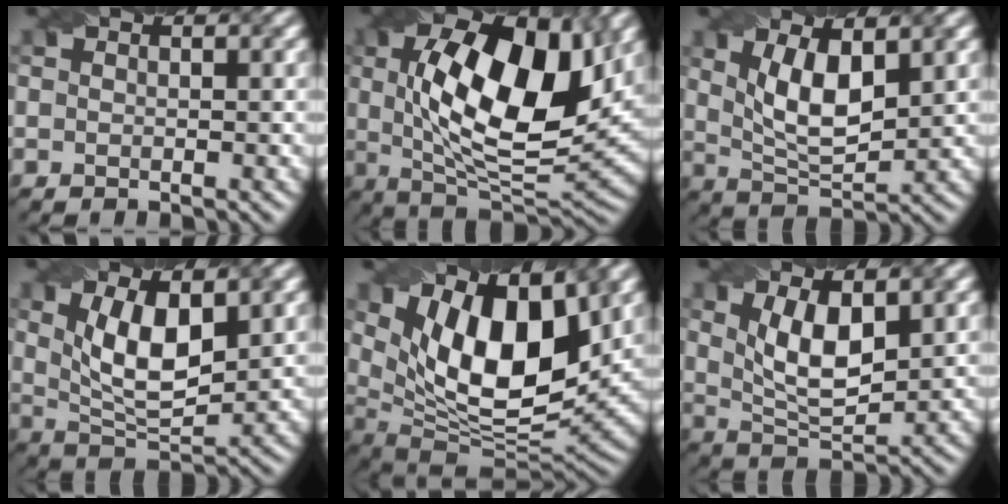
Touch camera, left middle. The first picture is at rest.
{"total": 14.2, "force": [2.9, 6.2, 12.5], "torque": [-0.205, 0.000, 0.044]}
{"total": 5.8, "force": [1.8, 2.3, 4.9], "torque": [-0.101, -0.006, 0.039]}
{"total": 6.7, "force": [1.9, 2.8, 5.8], "torque": [-0.113, -0.004, 0.039]}
{"total": 13.4, "force": [4.9, 6.1, 10.9], "torque": [-0.175, 0.000, 0.082]}
{"total": 5.5, "force": [1.7, 2.3, 4.8], "torque": [-0.098, -0.006, 0.038]}